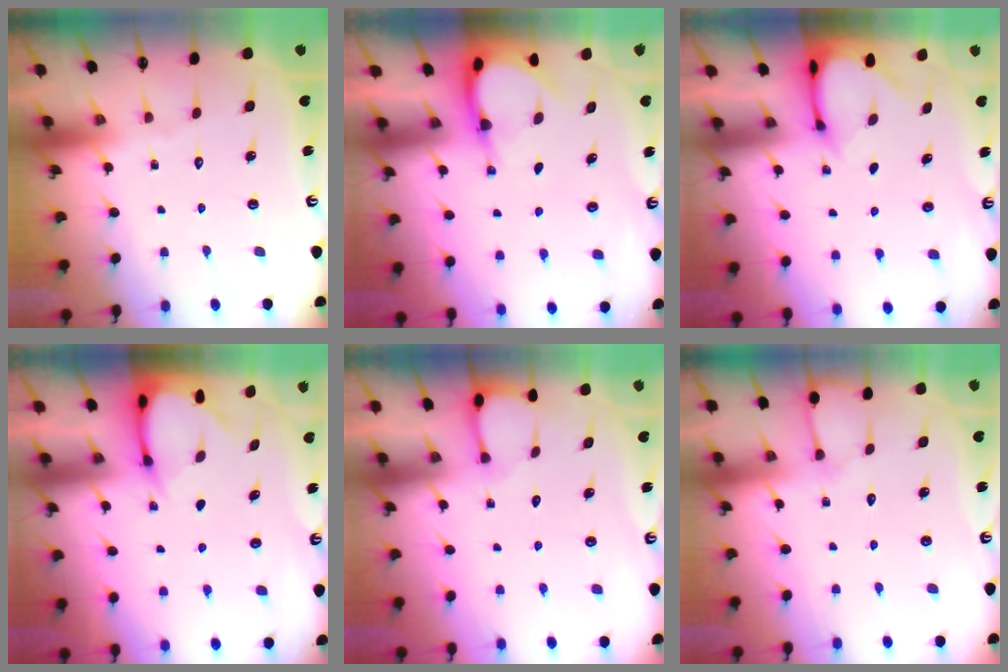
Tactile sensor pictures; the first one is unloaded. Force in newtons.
{"total": 3.9, "press": 3.9, "slide": 0.3}
{"total": 3.0, "press": 3.0, "slide": 0.3}
{"total": 3.6, "press": 3.5, "slide": 0.3}
{"total": 1.9, "press": 1.9, "slide": 0.2}
{"total": 5.2, "press": 5.2, "slide": 0.6}